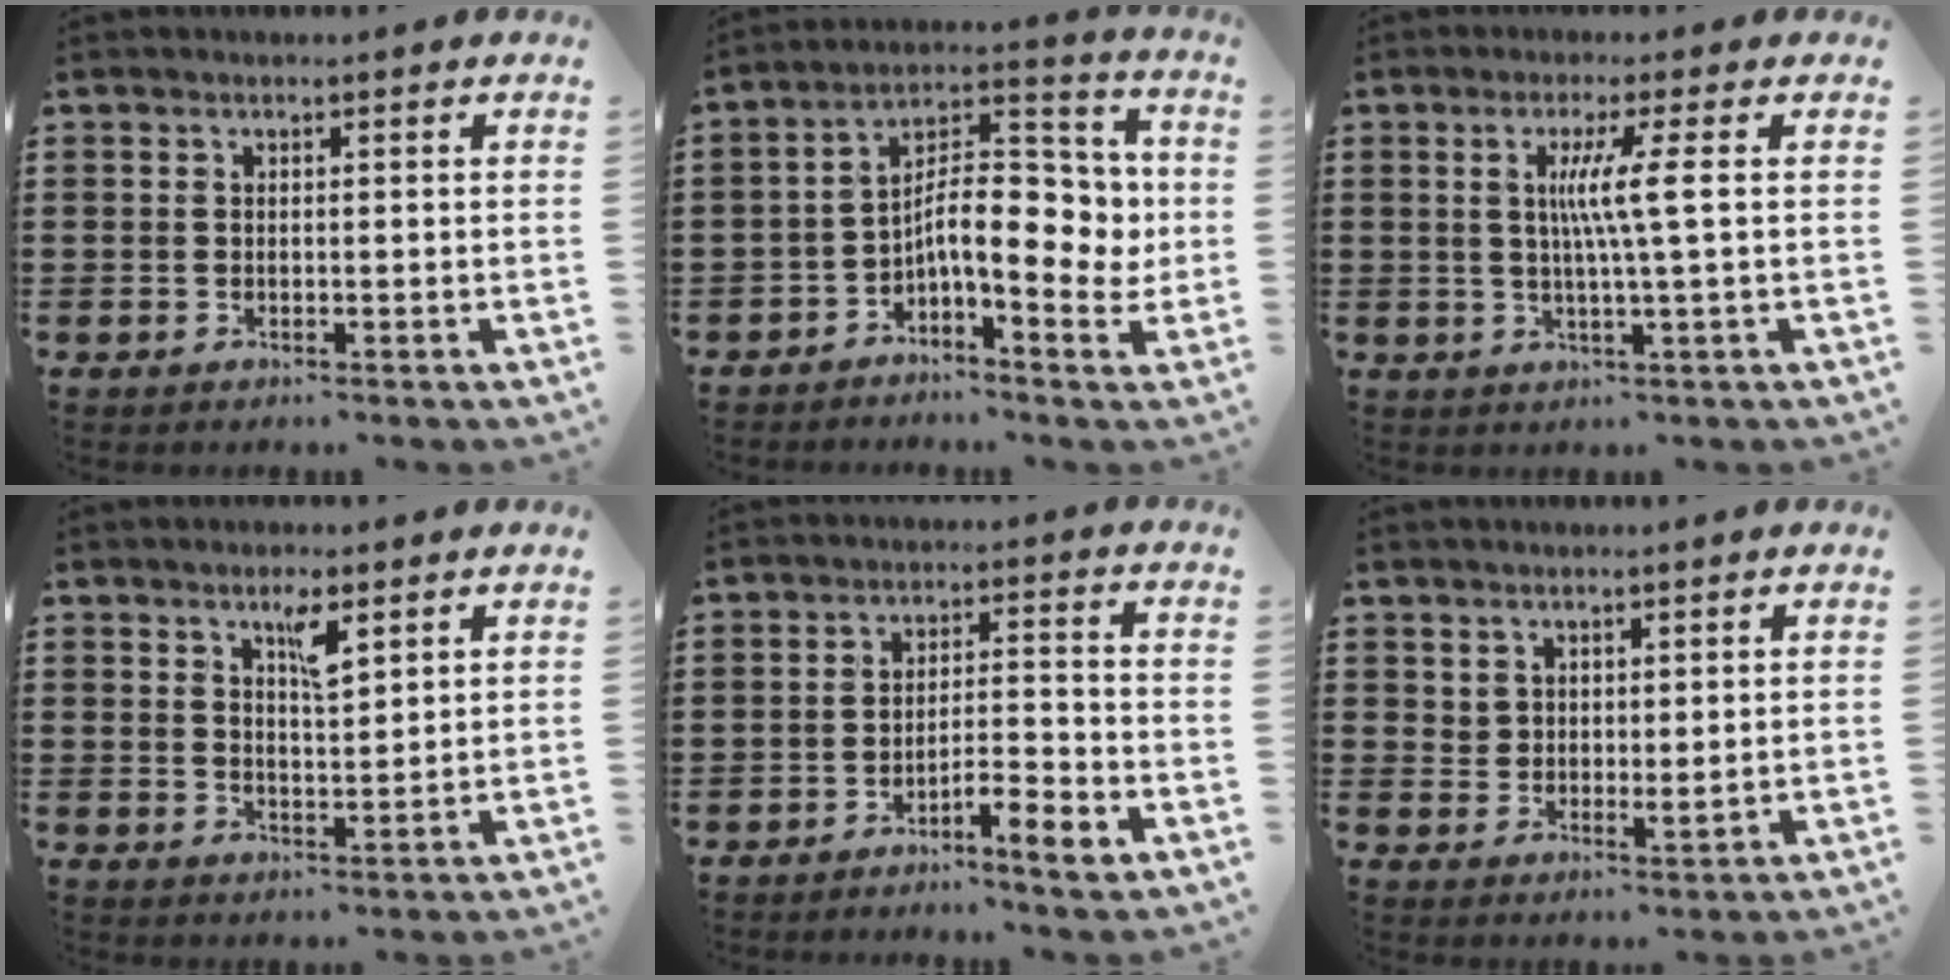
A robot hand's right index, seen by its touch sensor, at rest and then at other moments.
{"total": 10.9, "force": [-0.5, 4.7, 9.8], "torque": [-0.143, -0.011, -0.012]}
{"total": 5.9, "force": [0.7, -0.7, 5.8], "torque": [-0.111, -0.006, 0.005]}
{"total": 4.0, "force": [2.5, 1.0, 3.1], "torque": [-0.050, -0.001, 0.038]}
{"total": 4.9, "force": [-3.8, 0.5, 3.0], "torque": [-0.050, 0.003, -0.069]}
{"total": 2.6, "force": [2.4, 0.9, 0.3], "torque": [-0.011, -0.002, 0.047]}